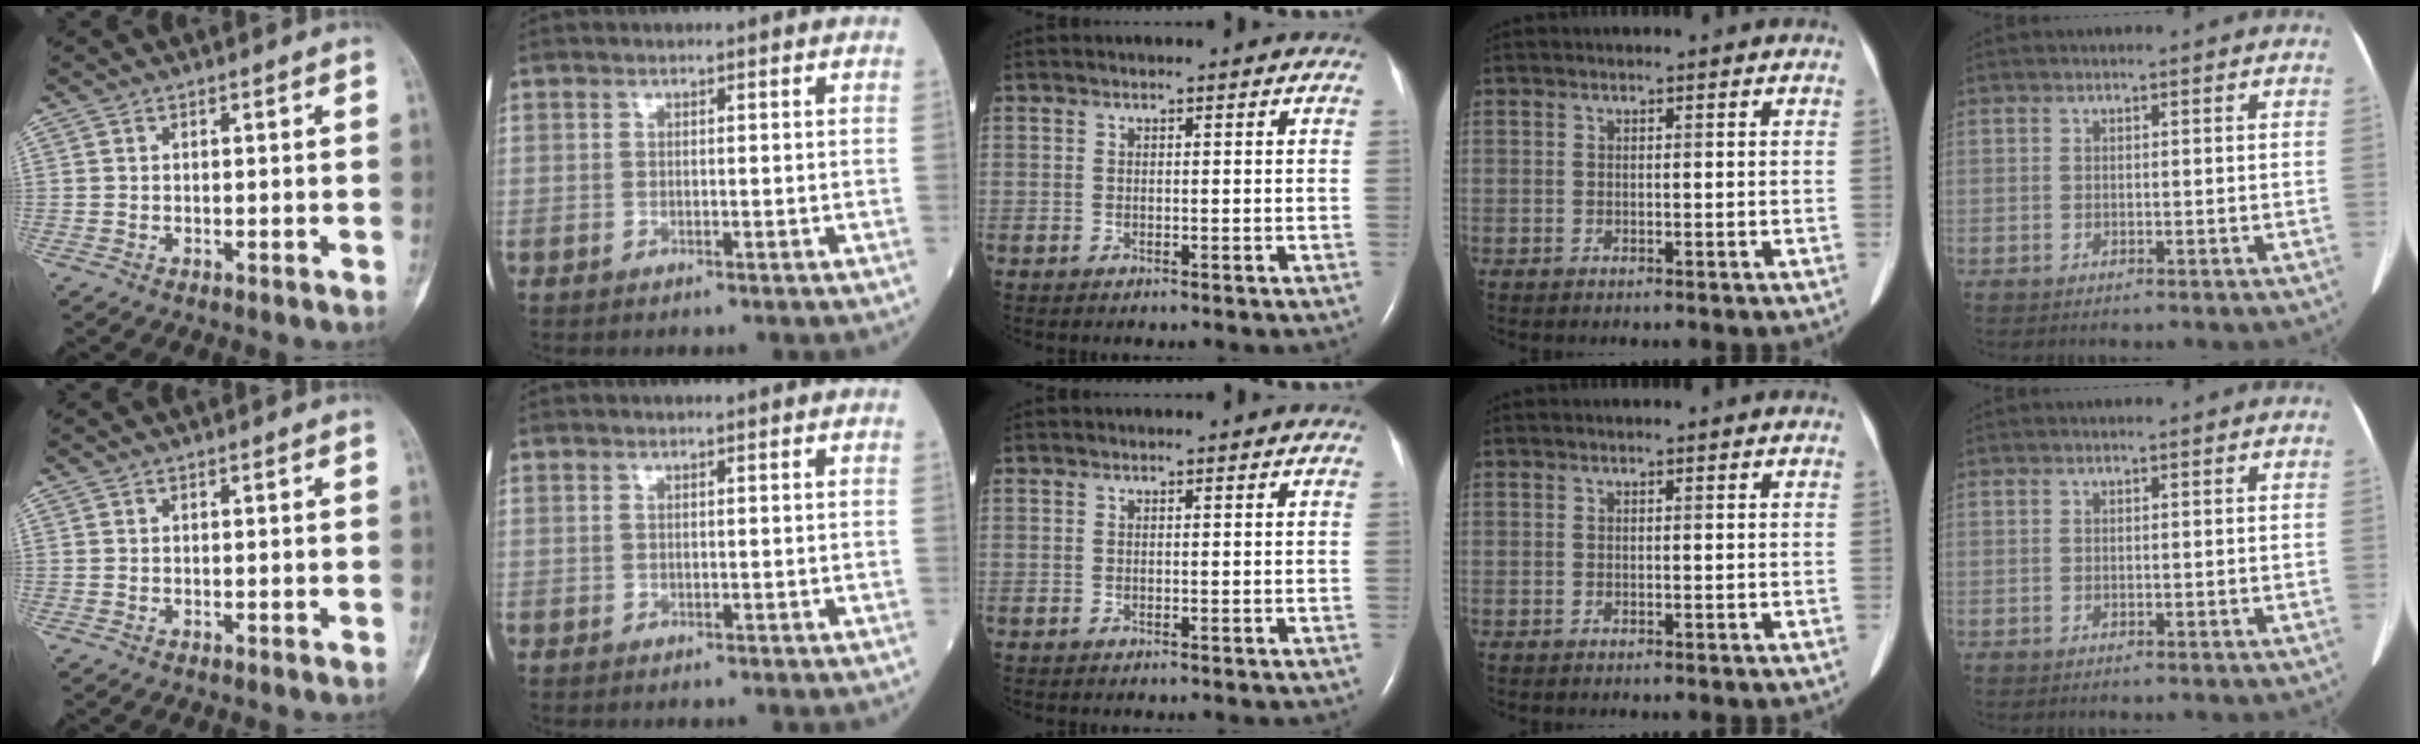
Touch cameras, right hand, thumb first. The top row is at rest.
{}